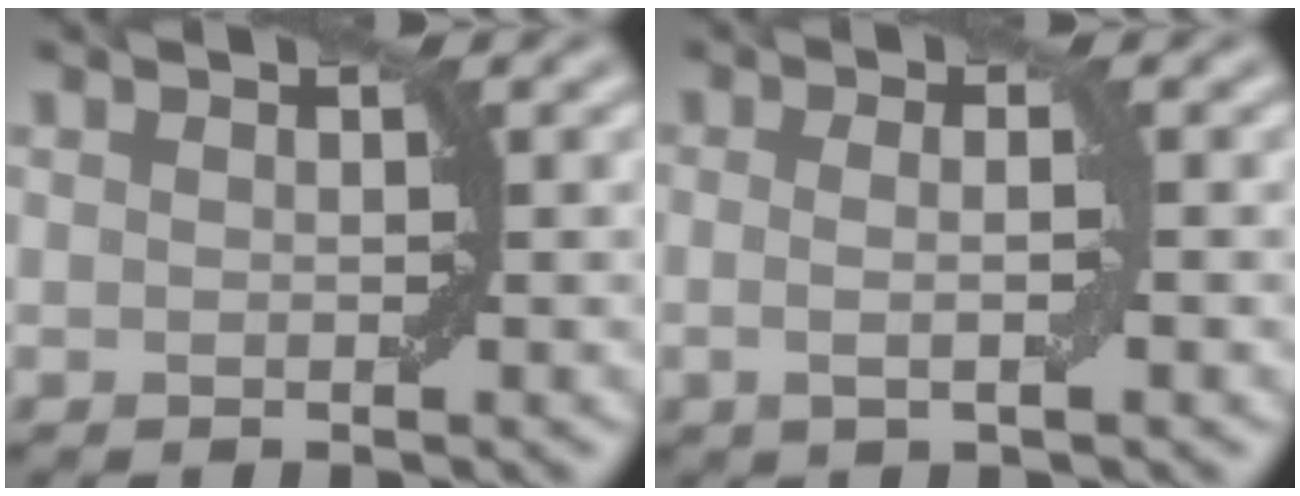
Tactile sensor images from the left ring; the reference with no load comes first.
{"total": 2.4, "force": [-0.1, 0.6, 2.3], "torque": [-0.036, -0.003, -0.008]}